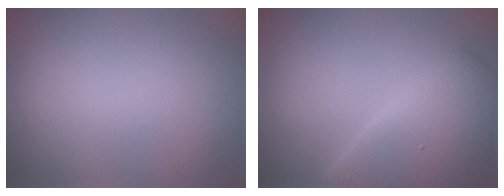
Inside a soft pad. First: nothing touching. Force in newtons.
{"total": 7.3, "press": 7.3, "slide": 0.3}